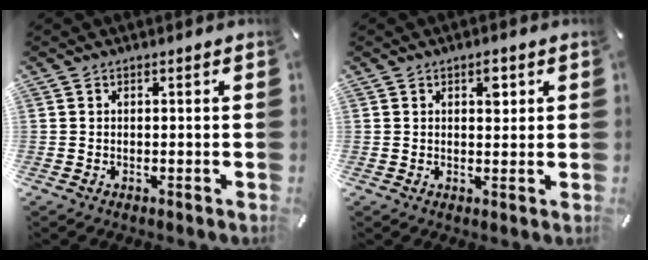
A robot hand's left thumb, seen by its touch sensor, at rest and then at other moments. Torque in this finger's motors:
{"motor_torque": [0.31, 0.51, 0.19, -0.54, 0.11]}